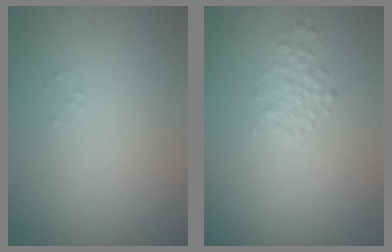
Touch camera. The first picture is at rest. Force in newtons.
{"total": 1.5, "press": 1.5, "slide": 0.1}